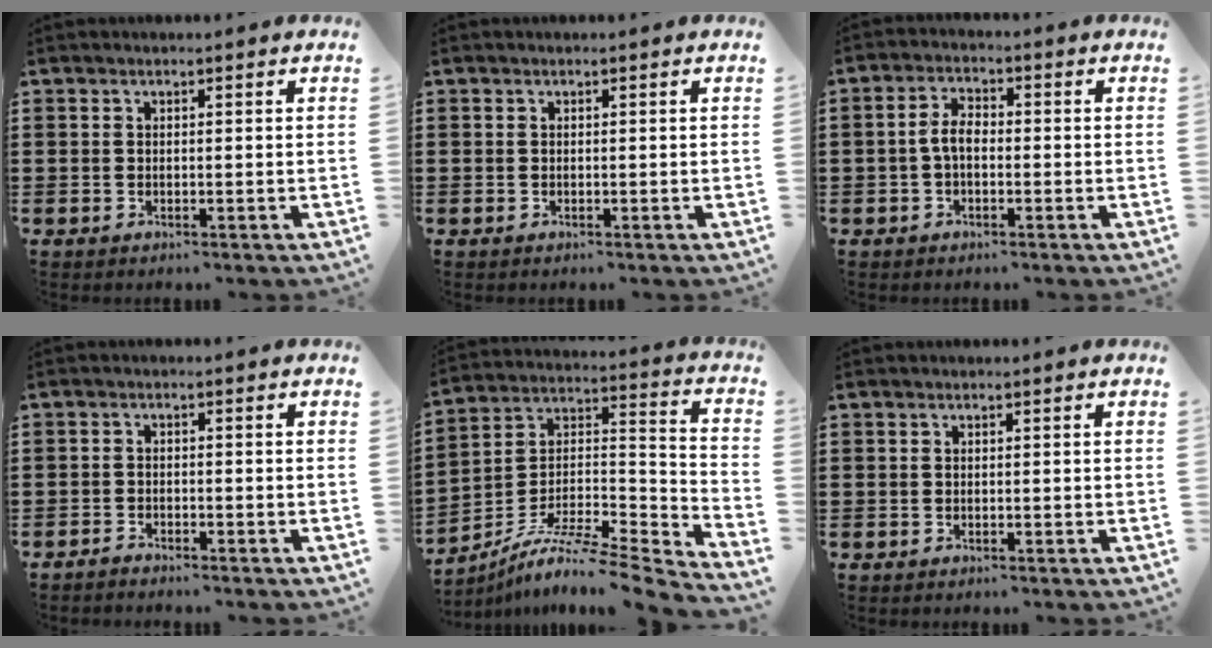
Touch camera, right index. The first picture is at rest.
{"total": 0.0}
{"total": 3.8, "force": [-0.7, 2.0, 3.1], "torque": [-0.081, -0.002, -0.020]}
{"total": 1.3, "force": [-1.3, 0.2, 0.0], "torque": [-0.005, 0.003, -0.028]}
{"total": 8.3, "force": [-7.0, 1.0, 4.3], "torque": [-0.082, -0.005, -0.142]}
{"total": 0.0}